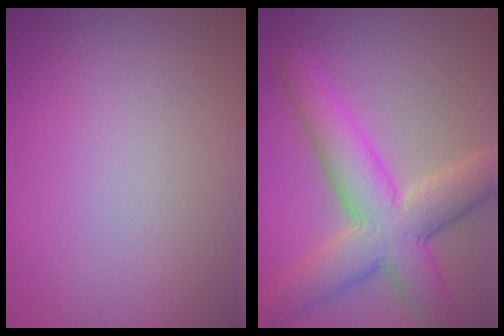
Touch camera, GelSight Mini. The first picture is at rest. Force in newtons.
{"total": 8.5, "press": 8.5, "slide": 0.3}